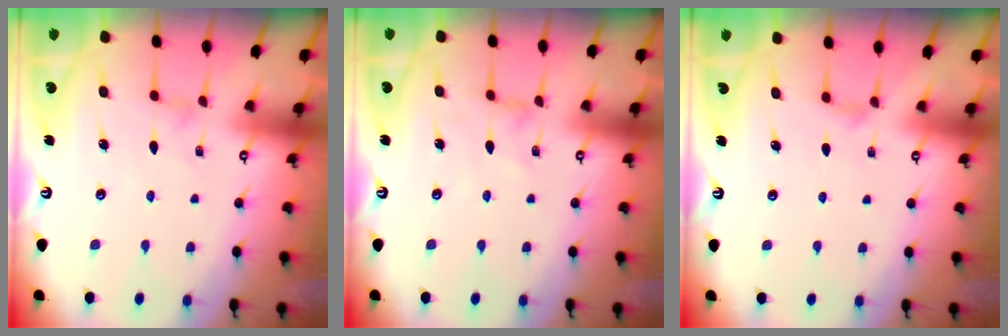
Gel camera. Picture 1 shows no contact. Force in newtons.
{"total": 0.0}
{"total": 2.9, "press": 2.9, "slide": 0.5}